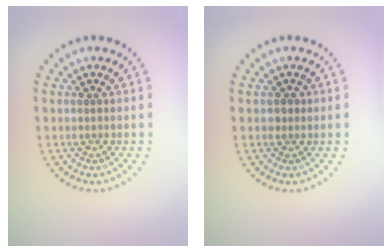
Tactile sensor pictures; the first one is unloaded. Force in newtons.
{"total": 0.9, "press": 0.8, "slide": 0.4}